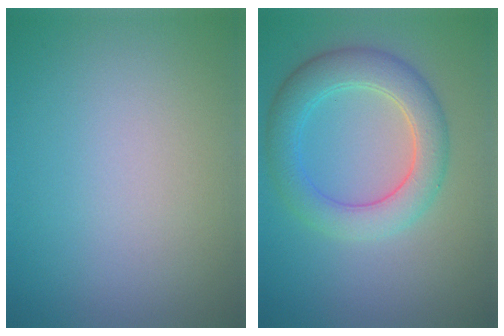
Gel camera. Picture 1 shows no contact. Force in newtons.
{"total": 5.1, "press": 5.1, "slide": 0.2}